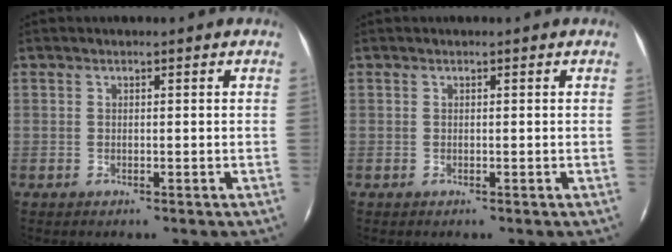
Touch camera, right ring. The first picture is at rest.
{"total": 0.0}